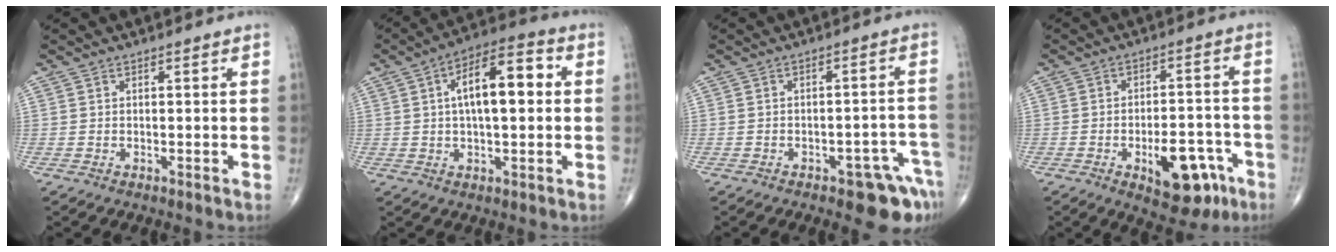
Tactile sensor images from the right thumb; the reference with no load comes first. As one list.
[{"total": 13.0, "force": [1.9, 5.5, 11.7], "torque": [-0.180, 0.024, 0.023]}, {"total": 7.8, "force": [-4.8, 3.1, 5.4], "torque": [-0.040, 0.037, -0.055]}, {"total": 12.3, "force": [-5.6, 6.1, 9.2], "torque": [-0.095, 0.037, -0.068]}]